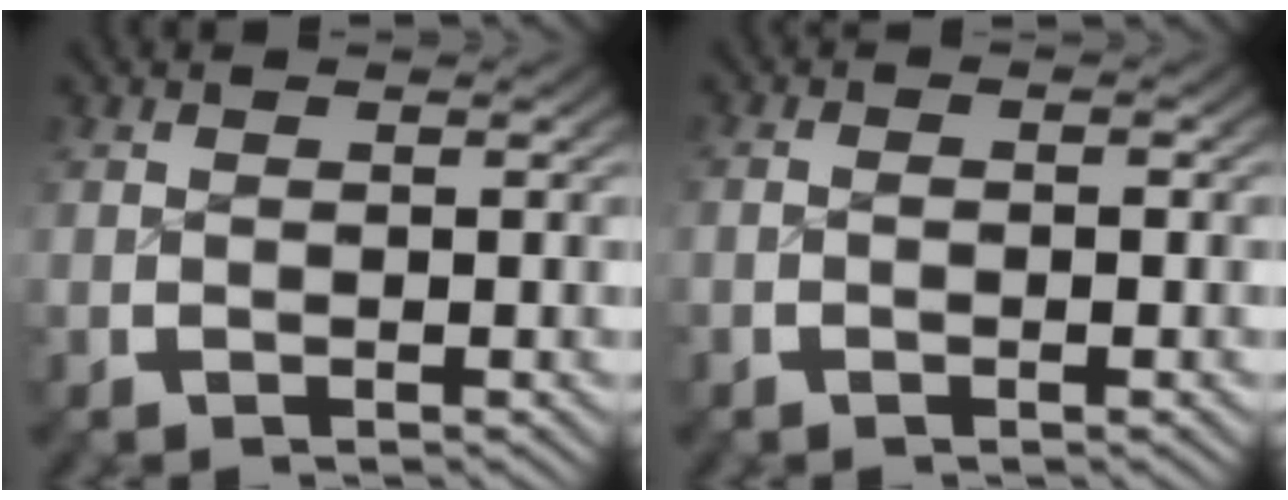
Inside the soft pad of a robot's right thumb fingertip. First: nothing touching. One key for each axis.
{"total": 1.2, "fx": -0.4, "fy": 0.3, "fz": 1.1, "tx": -0.018, "ty": 0.002, "tz": -0.008}